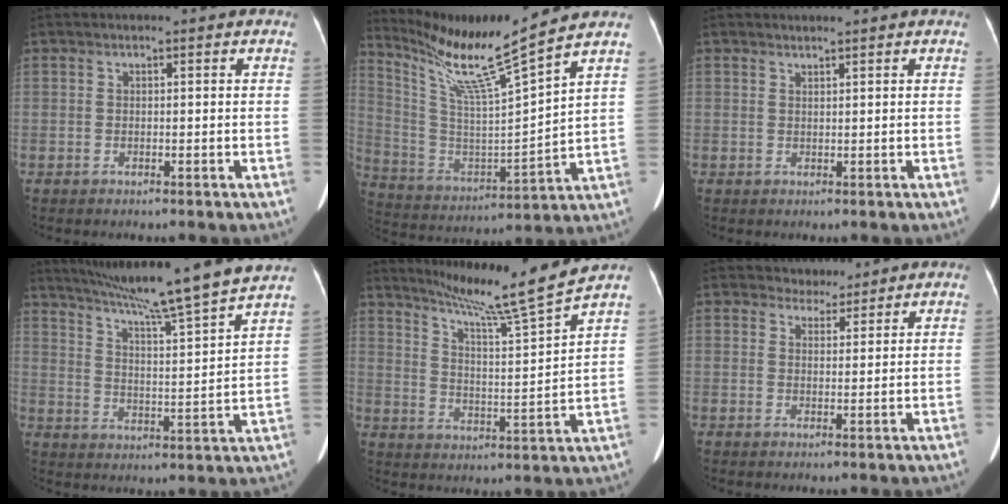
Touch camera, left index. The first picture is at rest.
{"total": 16.2, "force": [13.1, -2.3, 9.3], "torque": [-0.183, -0.027, 0.234]}
{"total": 0.9, "force": [0.9, 0.2, 0.0], "torque": [-0.005, 0.001, 0.016]}
{"total": 18.5, "force": [16.1, -2.1, 8.9], "torque": [-0.149, -0.027, 0.227]}
{"total": 13.2, "force": [11.5, -3.1, 5.6], "torque": [-0.098, -0.038, 0.180]}
{"total": 2.6, "force": [2.3, 1.1, -0.4], "torque": [0.007, 0.001, 0.036]}